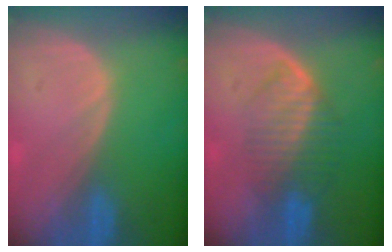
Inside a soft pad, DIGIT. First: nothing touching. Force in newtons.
{"total": 6.6, "press": 6.2, "slide": 2.3}